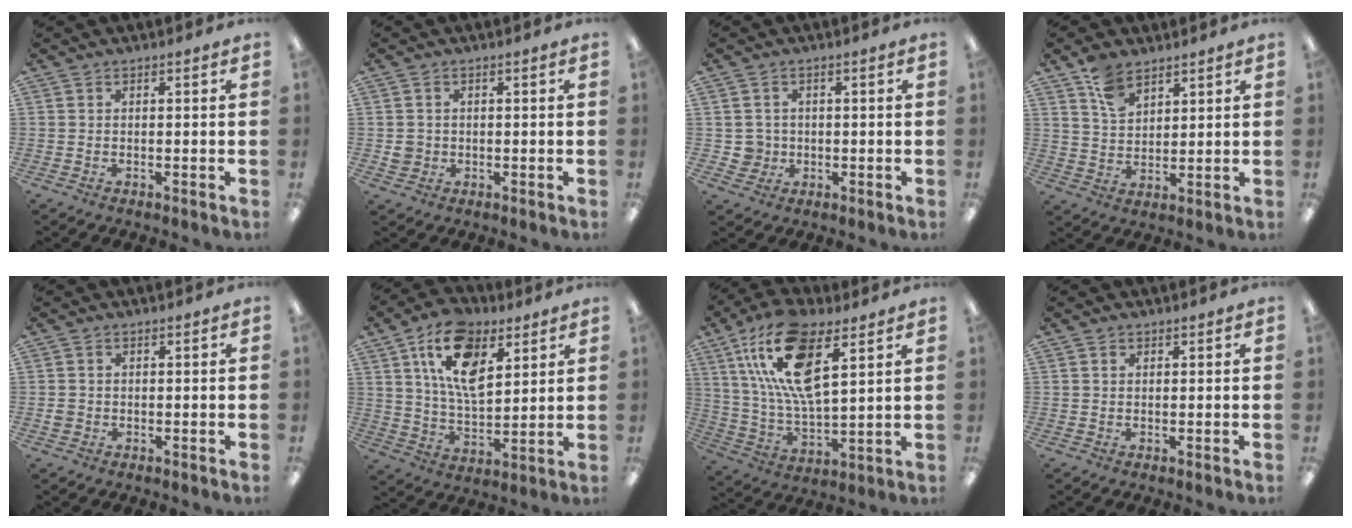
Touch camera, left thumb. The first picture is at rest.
{"total": 2.9, "force": [-0.1, 2.8, 0.9], "torque": [-0.009, 0.002, -0.003]}
{"total": 3.7, "force": [0.3, 3.7, 0.4], "torque": [-0.007, 0.005, 0.006]}
{"total": 7.8, "force": [5.5, 4.3, 3.3], "torque": [-0.067, -0.017, 0.105]}
{"total": 1.5, "force": [-0.2, 1.5, 0.4], "torque": [-0.007, 0.004, -0.006]}
{"total": 16.2, "force": [8.2, 9.0, 10.7], "torque": [-0.188, -0.013, 0.151]}
{"total": 19.7, "force": [10.2, 8.1, 14.7], "torque": [-0.305, -0.038, 0.173]}
{"total": 0.8, "force": [0.5, 0.5, 0.3], "torque": [-0.006, 0.003, 0.008]}